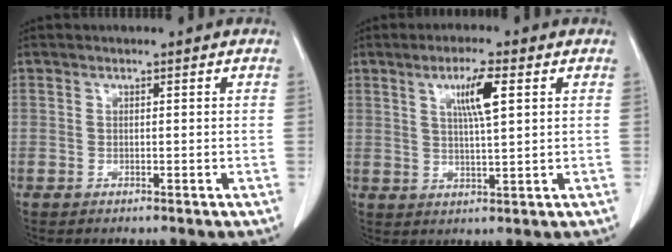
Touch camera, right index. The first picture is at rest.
{"total": 5.8, "force": [2.2, 0.3, 5.3], "torque": [-0.095, 0.000, 0.040]}